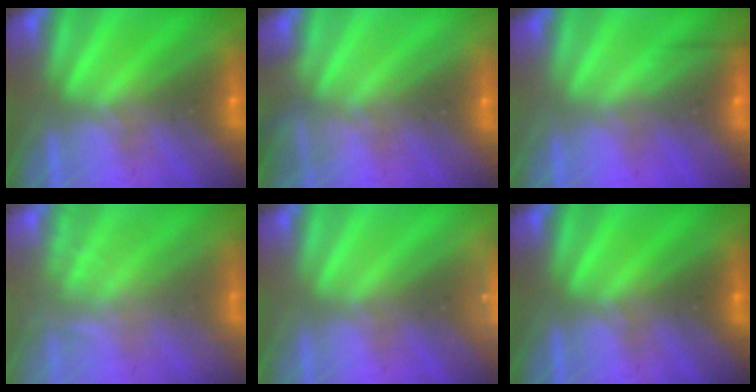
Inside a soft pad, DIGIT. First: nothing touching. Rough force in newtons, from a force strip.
{"total": 2.0}
{"total": 2.4}
{"total": 2.2}
{"total": 2.4}
{"total": 0.0}